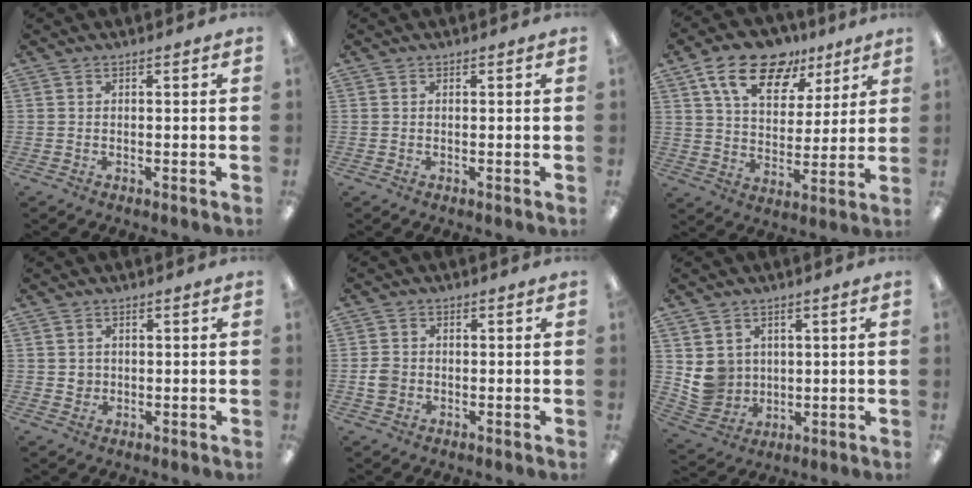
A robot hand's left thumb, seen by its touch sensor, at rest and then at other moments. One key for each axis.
{"total": 0.0}
{"total": 16.0, "fx": 10.4, "fy": 8.9, "fz": 8.3, "tx": -0.142, "ty": -0.046, "tz": 0.186}
{"total": 2.0, "fx": 0.5, "fy": 1.9, "fz": 0.3, "tx": -0.002, "ty": 0.002, "tz": 0.006}
{"total": 3.1, "fx": -0.6, "fy": 2.8, "fz": 1.4, "tx": -0.015, "ty": 0.003, "tz": -0.012}
{"total": 7.3, "fx": 2.1, "fy": 6.9, "fz": 1.1, "tx": -0.022, "ty": -0.006, "tz": 0.051}